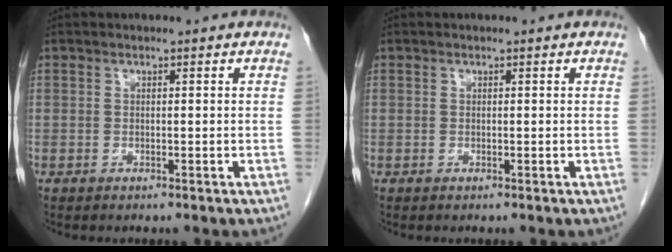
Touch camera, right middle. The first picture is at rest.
{"total": 0.0}